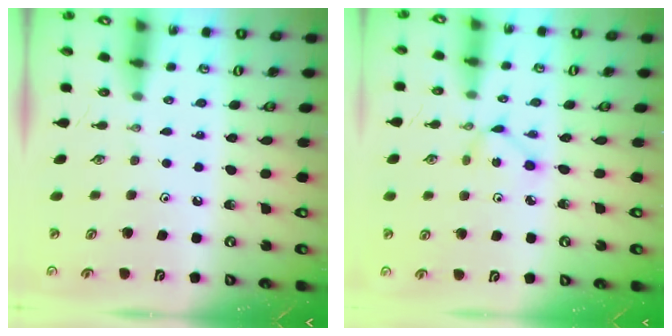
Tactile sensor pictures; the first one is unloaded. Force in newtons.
{"total": 3.0, "press": 3.0, "slide": 0.1}